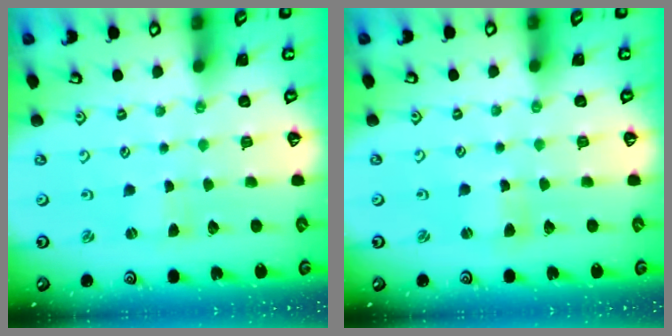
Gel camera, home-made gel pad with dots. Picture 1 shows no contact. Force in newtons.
{"total": 1.7, "press": 1.7, "slide": 0.2}